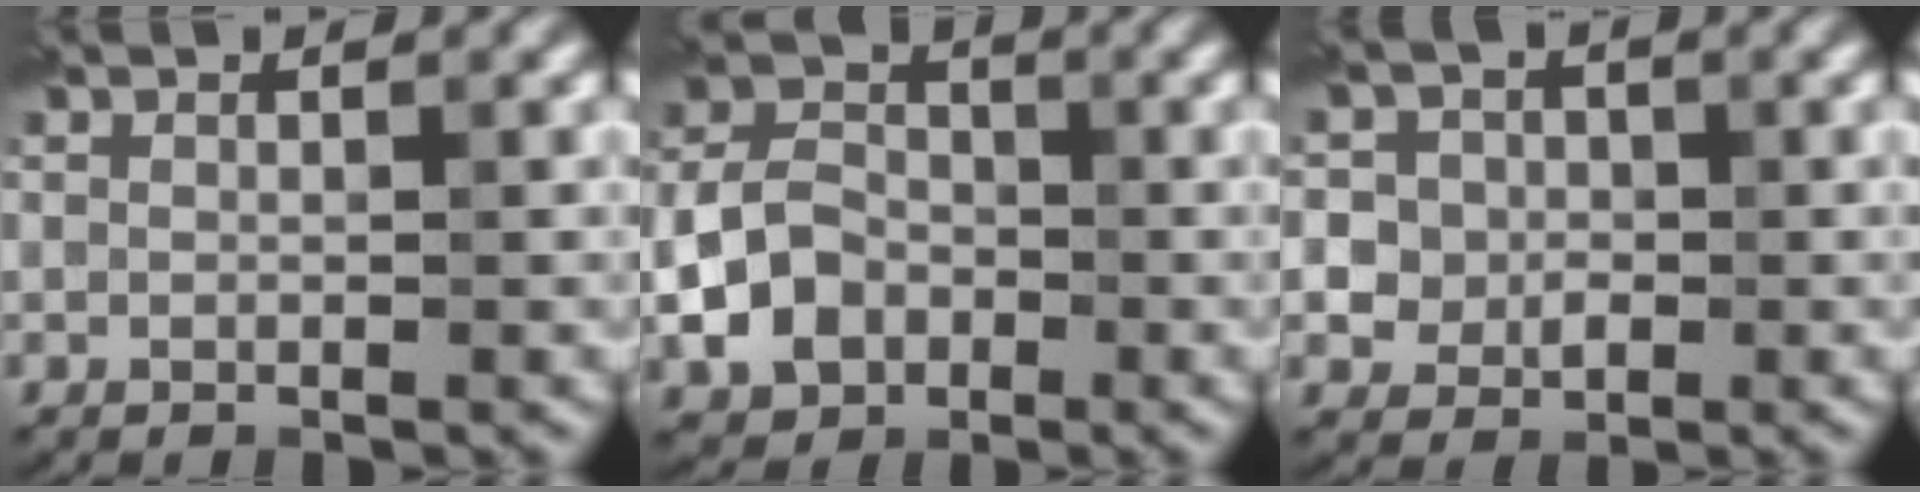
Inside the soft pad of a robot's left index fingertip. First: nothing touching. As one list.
[{"total": 5.3, "force": [-1.5, 4.2, 2.9], "torque": [-0.059, 0.003, -0.035]}, {"total": 6.0, "force": [0.5, 5.7, 2.0], "torque": [-0.029, 0.037, -0.012]}]